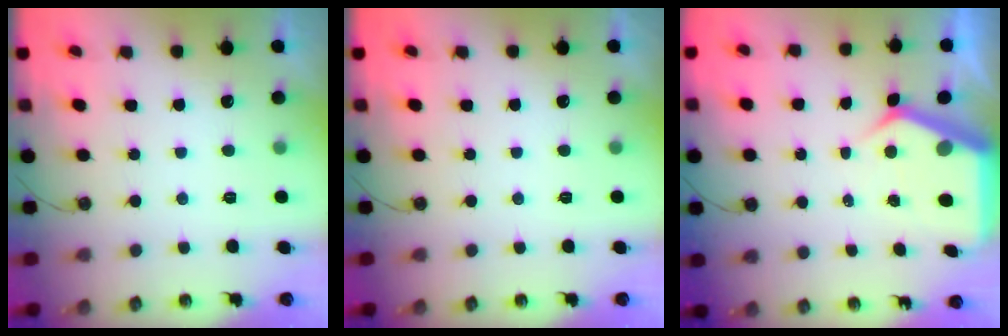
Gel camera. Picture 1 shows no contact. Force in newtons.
{"total": 0.0}
{"total": 7.1, "press": 7.0, "slide": 0.8}